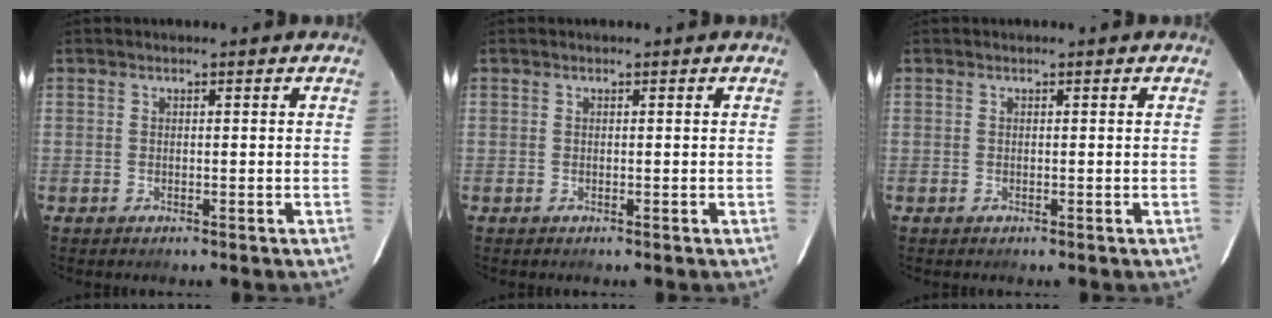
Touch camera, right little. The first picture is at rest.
{"total": 0.0}
{"total": 0.0}